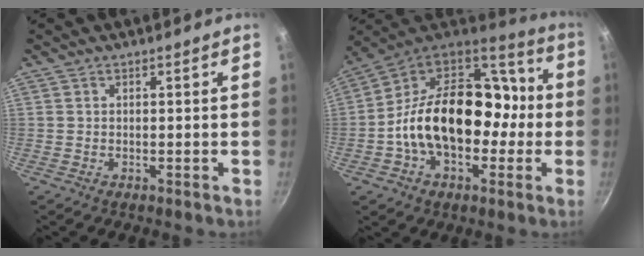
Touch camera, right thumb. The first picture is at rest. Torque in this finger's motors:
{"motor_torque": [2.16, 2.85, 2.05, -0.72, 0.24]}